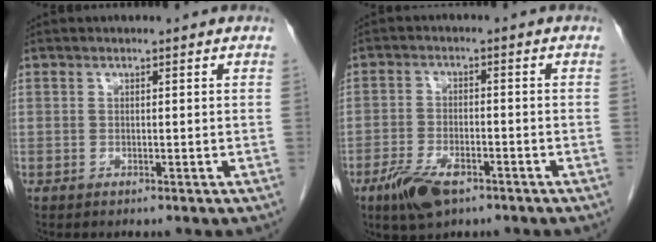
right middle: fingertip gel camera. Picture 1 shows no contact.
{"total": 6.9, "force": [-4.2, 2.8, 4.7], "torque": [-0.094, -0.009, -0.072]}